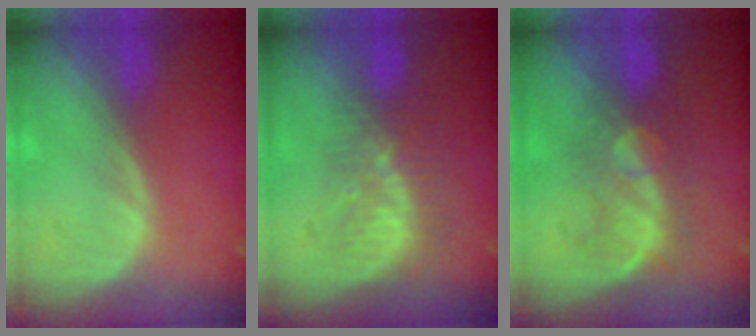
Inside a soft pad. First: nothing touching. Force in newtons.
{"total": 8.4, "press": 7.5, "slide": 3.9}
{"total": 8.0, "press": 7.8, "slide": 1.6}